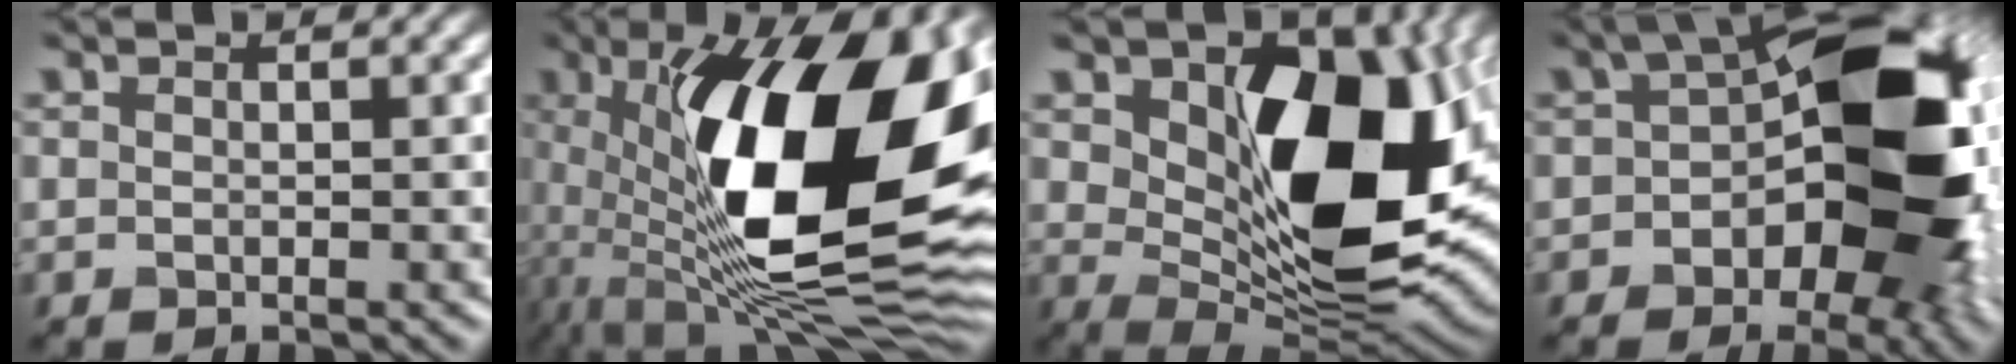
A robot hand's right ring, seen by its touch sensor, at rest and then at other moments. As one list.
[{"total": 16.6, "force": [1.1, 6.4, 15.3], "torque": [-0.253, 0.000, 0.013]}, {"total": 12.4, "force": [2.6, 7.0, 9.9], "torque": [-0.137, -0.020, 0.049]}, {"total": 15.2, "force": [-1.7, 8.5, 12.5], "torque": [-0.141, 0.017, -0.038]}]